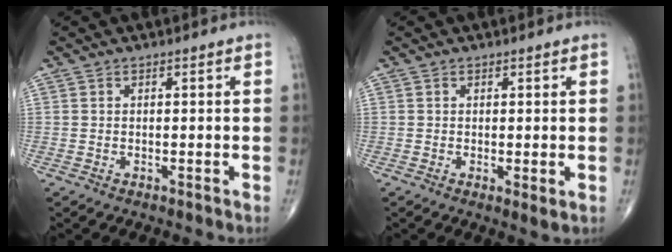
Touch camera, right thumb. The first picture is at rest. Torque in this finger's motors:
{"motor_torque": [-0.05, 0.02, -0.17, 0.00, -0.01]}